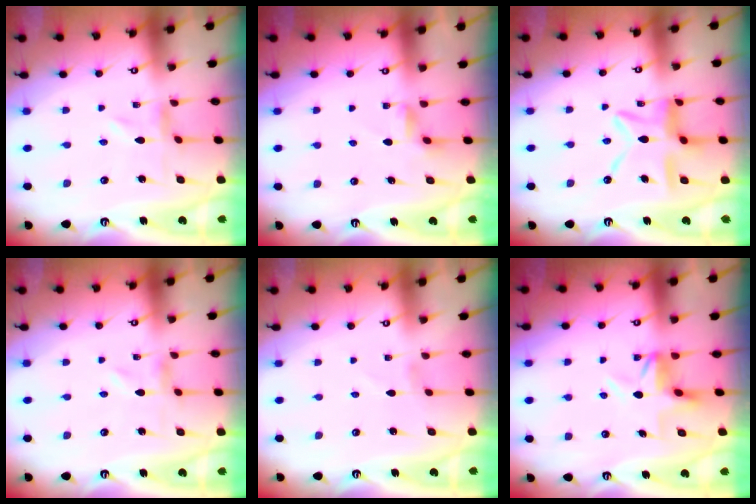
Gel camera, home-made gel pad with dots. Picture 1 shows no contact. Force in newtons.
{"total": 2.4, "press": 2.4, "slide": 0.4}
{"total": 13.1, "press": 13.1, "slide": 1.1}
{"total": 0.0}
{"total": 1.1, "press": 1.1, "slide": 0.1}
{"total": 4.7, "press": 4.7, "slide": 0.4}